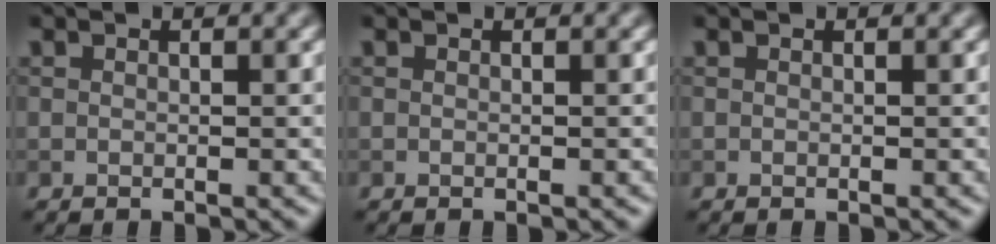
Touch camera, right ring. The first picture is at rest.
{"total": 0.0}
{"total": 0.0}